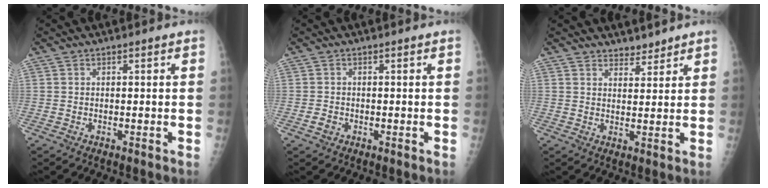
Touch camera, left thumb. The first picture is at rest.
{"total": 1.3, "force": [-0.4, 1.1, 0.6], "torque": [-0.007, 0.002, -0.005]}
{"total": 3.2, "force": [2.9, 1.2, 0.4], "torque": [0.012, -0.022, 0.044]}